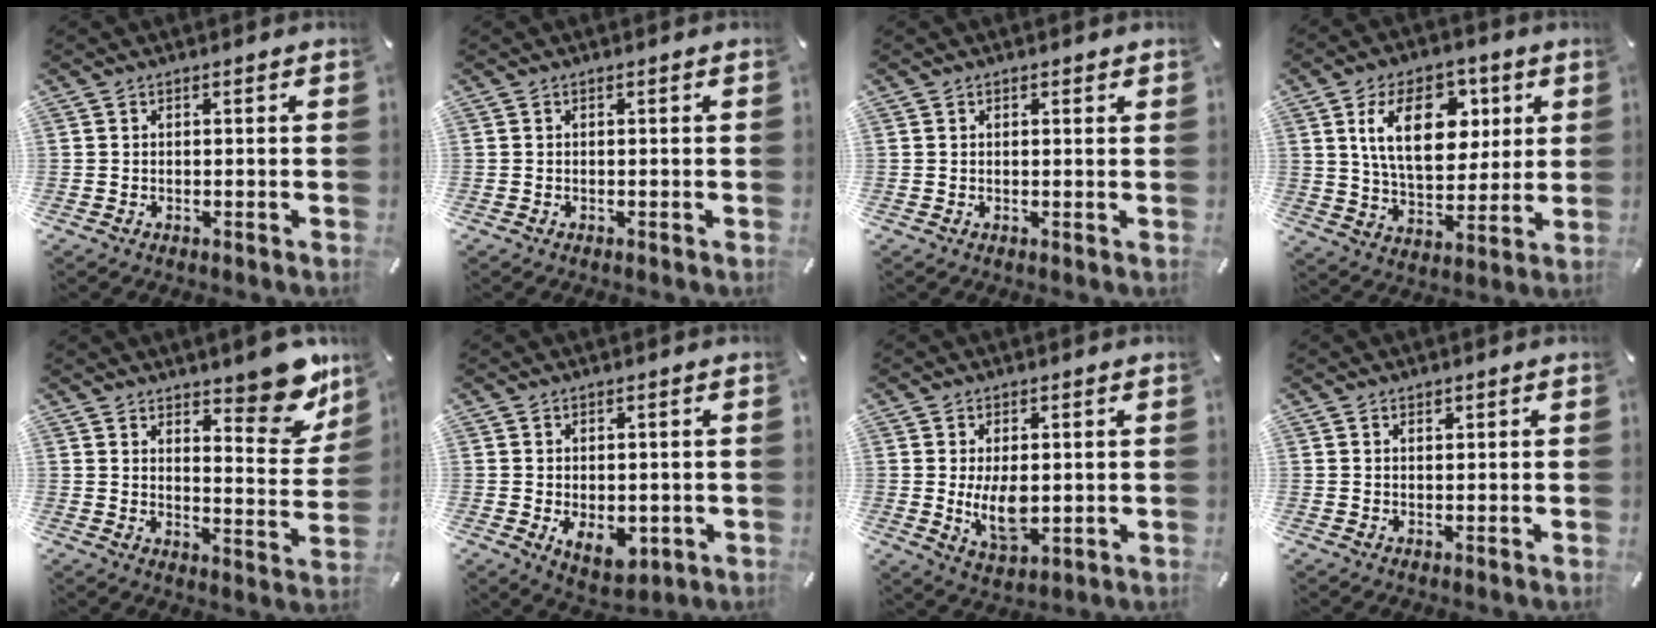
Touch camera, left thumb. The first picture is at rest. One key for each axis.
{"total": 0.0}
{"total": 0.7, "fx": 0.5, "fy": 0.5, "fz": 0.2, "tx": 0.004, "ty": -0.001, "tz": 0.007}
{"total": 17.4, "fx": 6.1, "fy": 10.7, "fz": 12.3, "tx": -0.204, "ty": 0.005, "tz": 0.105}
{"total": 13.1, "fx": 10.2, "fy": 5.4, "fz": 6.3, "tx": -0.051, "ty": -0.090, "tz": 0.176}
{"total": 5.9, "fx": -1.0, "fy": 4.1, "fz": 4.1, "tx": -0.060, "ty": -0.005, "tz": -0.019}
{"total": 7.9, "fx": 0.2, "fy": 4.7, "fz": 6.4, "tx": -0.115, "ty": -0.009, "tz": 0.001}
{"total": 1.0, "fx": 0.7, "fy": 0.7, "fz": 0.1, "tx": -0.002, "ty": 0.001, "tz": 0.013}